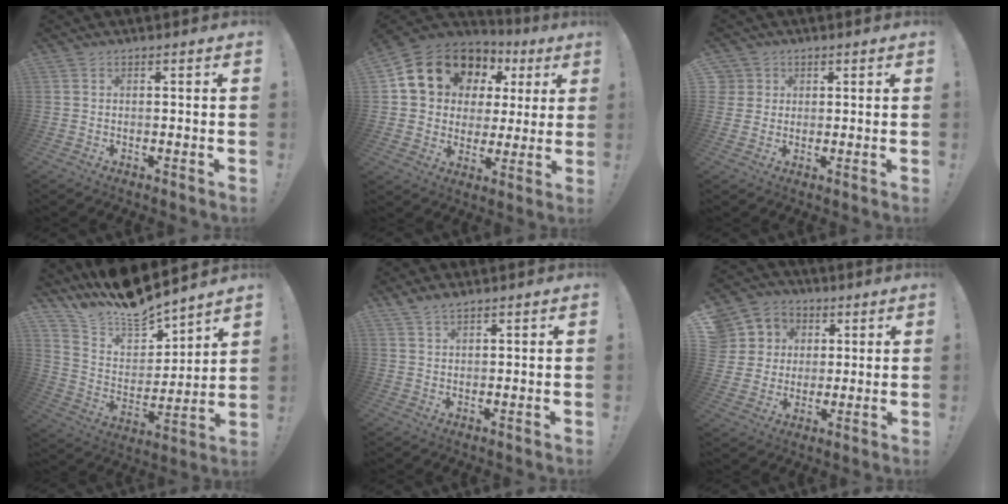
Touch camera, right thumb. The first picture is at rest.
{"total": 16.1, "force": [8.5, 12.1, 6.5], "torque": [-0.096, -0.047, 0.176]}
{"total": 3.6, "force": [1.3, 3.4, 0.4], "torque": [-0.008, -0.003, 0.024]}
{"total": 13.1, "force": [12.7, 2.9, 2.0], "torque": [-0.062, -0.117, 0.225]}
{"total": 2.8, "force": [2.3, 0.6, 1.3], "torque": [-0.025, -0.014, 0.043]}
{"total": 9.6, "force": [2.2, 9.0, 2.4], "torque": [-0.030, -0.006, 0.053]}